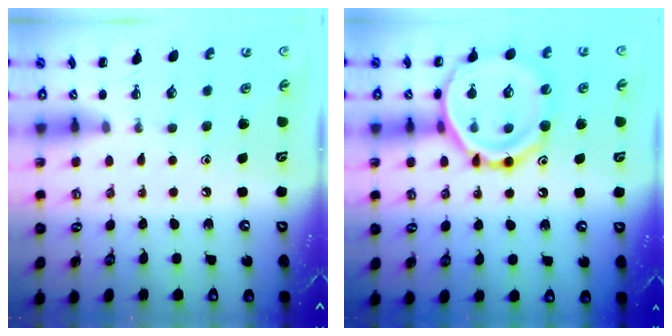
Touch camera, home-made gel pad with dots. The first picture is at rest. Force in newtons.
{"total": 19.4, "press": 19.2, "slide": 2.5}